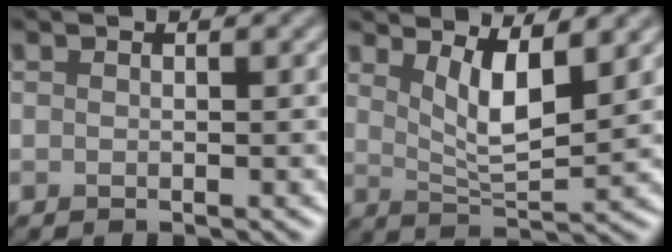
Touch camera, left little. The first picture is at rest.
{"total": 4.7, "force": [2.5, 1.3, 3.7], "torque": [-0.071, -0.013, 0.049]}